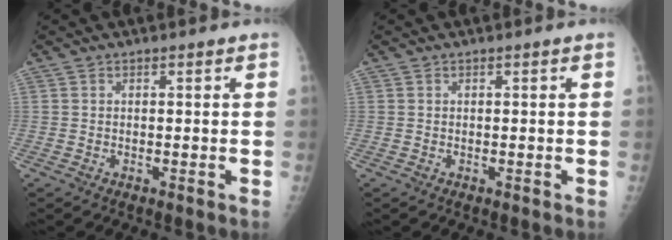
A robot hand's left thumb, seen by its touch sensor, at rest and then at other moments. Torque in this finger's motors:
{"motor_torque": [-0.04, 0.05, -0.11, -0.11, -0.02]}